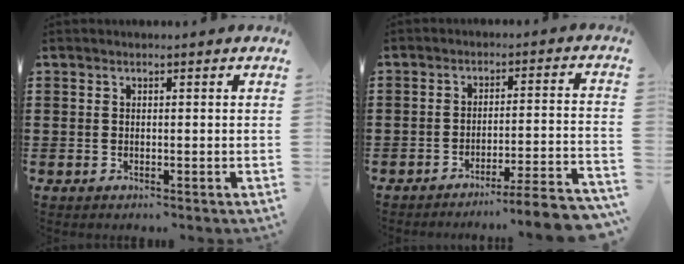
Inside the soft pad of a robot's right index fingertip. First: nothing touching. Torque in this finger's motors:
{"motor_torque": [1.25, -0.89, 0.36, 0.06]}